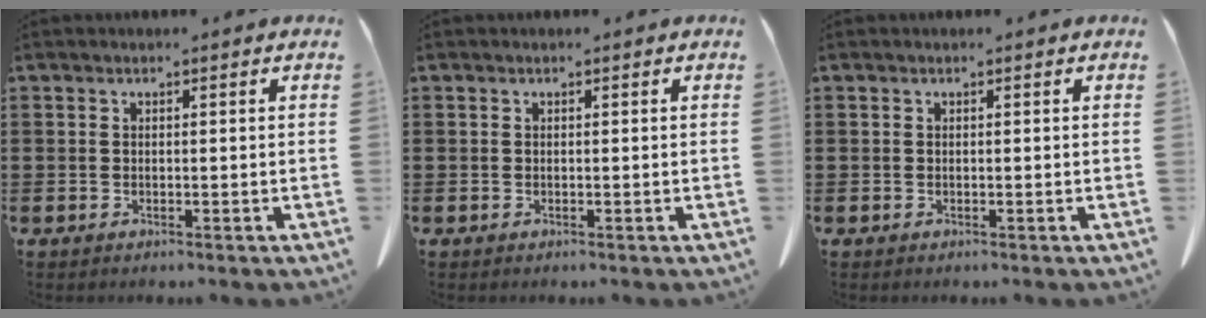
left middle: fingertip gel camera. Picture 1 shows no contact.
{"total": 0.0}
{"total": 0.0}